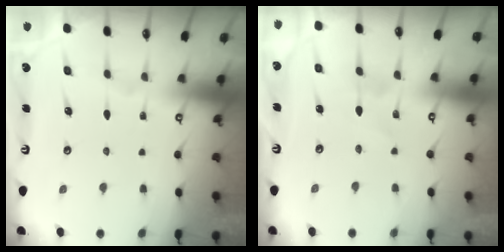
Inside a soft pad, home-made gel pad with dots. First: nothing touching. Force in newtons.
{"total": 1.2, "press": 1.1, "slide": 0.1}